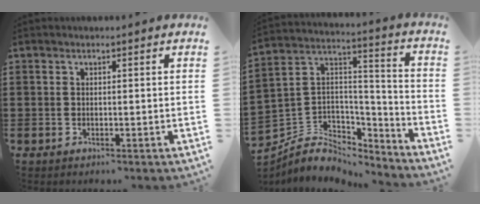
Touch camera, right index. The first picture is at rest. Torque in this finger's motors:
{"motor_torque": [0.00, 2.14, 0.03, 0.00]}